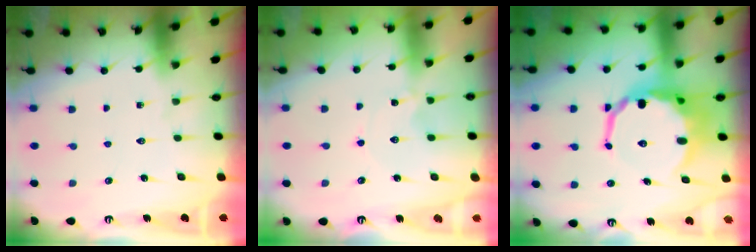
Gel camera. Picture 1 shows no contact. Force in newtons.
{"total": 1.3, "press": 1.3, "slide": 0.2}
{"total": 12.9, "press": 12.7, "slide": 2.7}